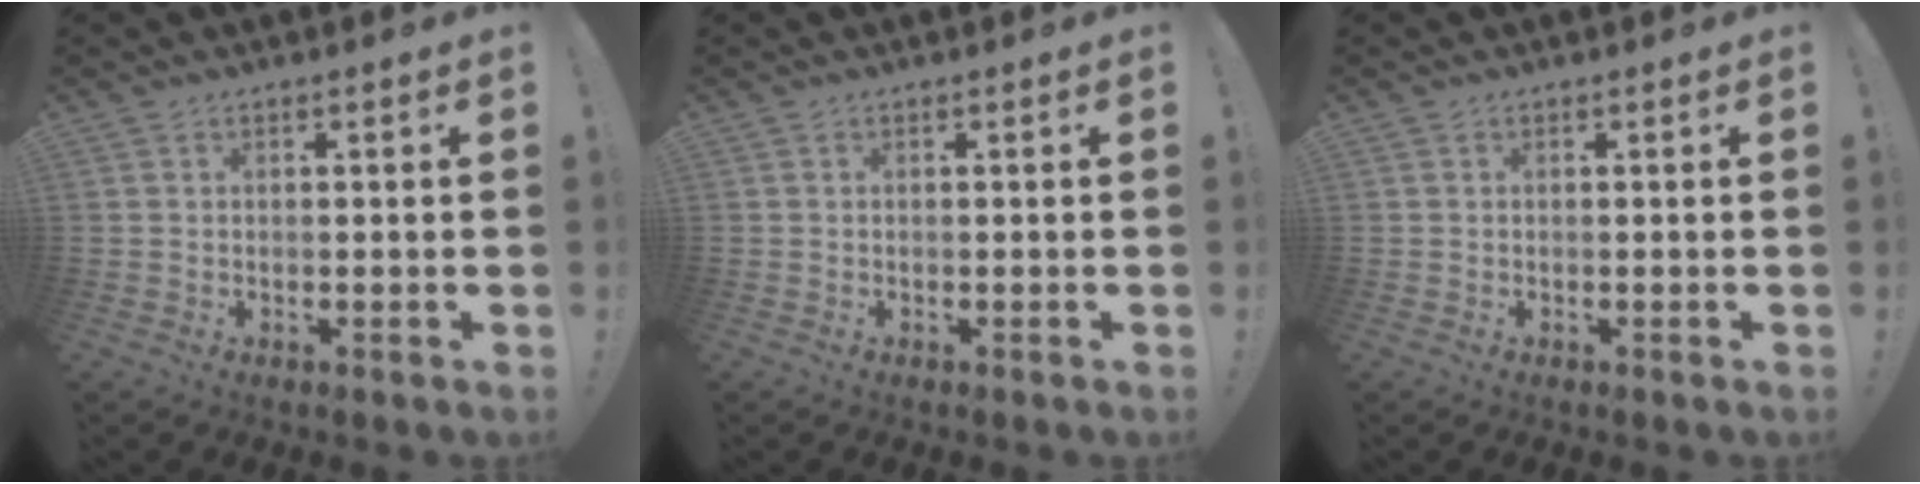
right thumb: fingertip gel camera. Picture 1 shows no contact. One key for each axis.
{"total": 0.0}
{"total": 0.0}